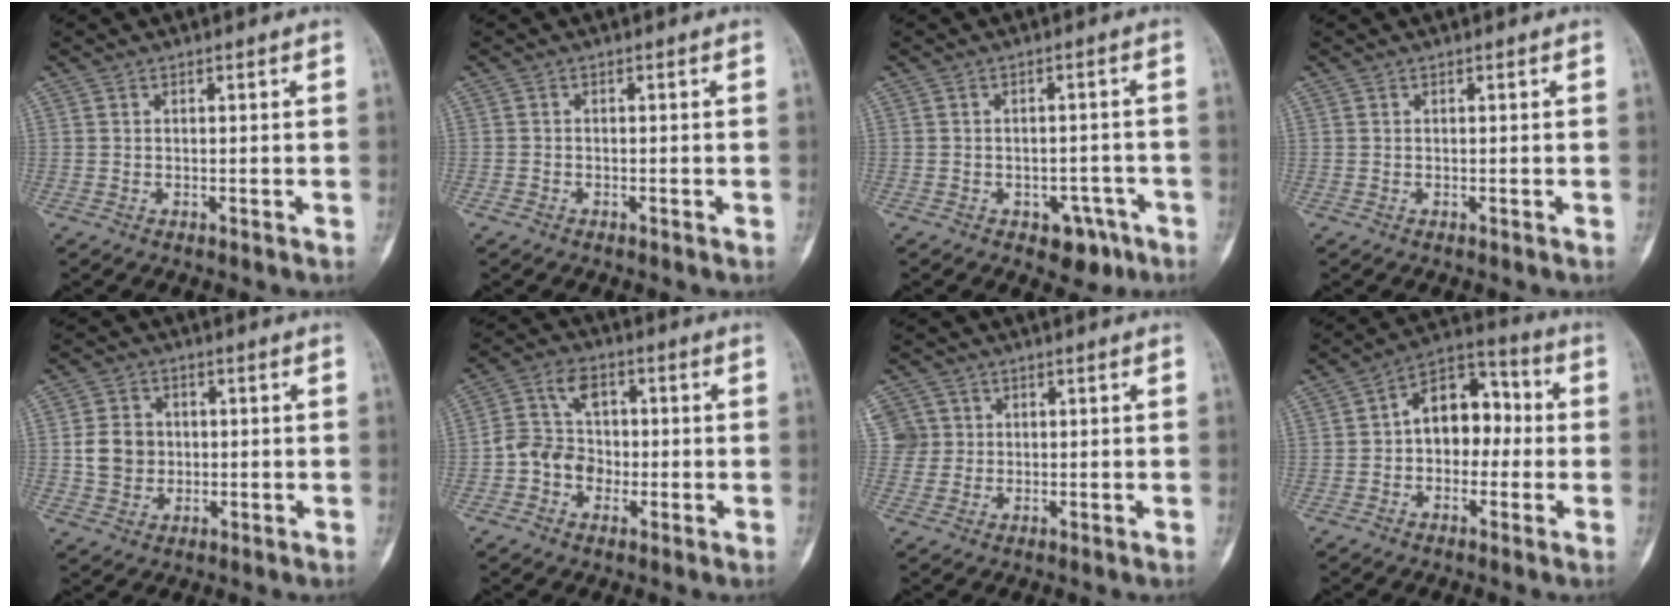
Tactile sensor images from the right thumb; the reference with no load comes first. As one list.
[{"total": 0.8, "force": [-0.6, 0.6, 0.2], "torque": [-0.003, 0.003, -0.016]}, {"total": 5.7, "force": [-3.1, 3.7, 3.0], "torque": [-0.012, 0.026, -0.036]}, {"total": 0.0}, {"total": 6.8, "force": [0.1, 6.0, 3.2], "torque": [-0.035, 0.003, 0.002]}, {"total": 8.5, "force": [-1.5, 7.2, 4.3], "torque": [-0.057, 0.028, -0.040]}, {"total": 4.8, "force": [1.4, 4.6, 0.5], "torque": [0.013, 0.008, 0.027]}, {"total": 11.9, "force": [0.1, 8.2, 8.7], "torque": [-0.094, 0.043, -0.014]}]